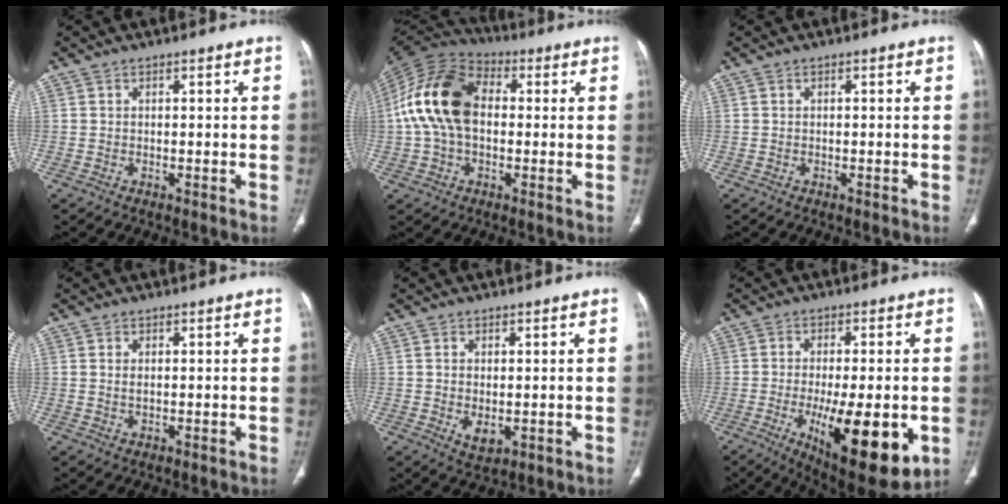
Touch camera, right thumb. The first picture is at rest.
{"total": 15.9, "force": [0.8, 10.4, 12.0], "torque": [-0.233, 0.034, 0.003]}
{"total": 0.0}
{"total": 1.1, "force": [0.3, 0.5, 1.0], "torque": [-0.020, -0.003, 0.009]}
{"total": 3.6, "force": [-0.4, 2.1, 2.8], "torque": [-0.045, -0.009, 0.004]}
{"total": 18.7, "force": [-5.0, 6.6, 16.8], "torque": [-0.231, -0.020, -0.056]}